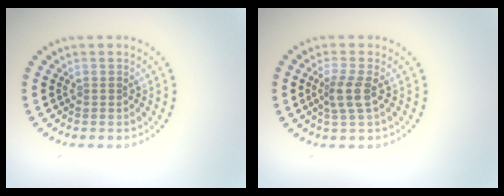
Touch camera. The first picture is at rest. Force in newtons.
{"total": 2.4, "press": 1.9, "slide": 1.5}